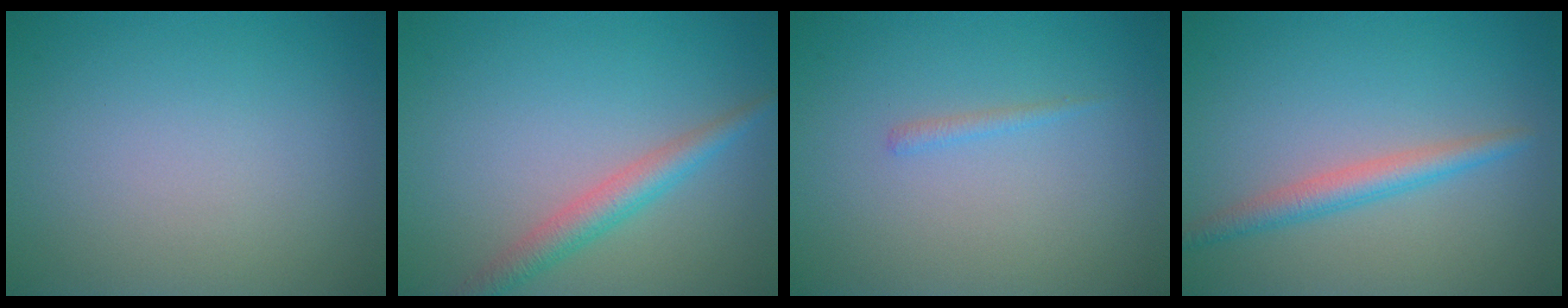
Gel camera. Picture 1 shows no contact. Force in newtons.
{"total": 2.9, "press": 2.9, "slide": 0.2}
{"total": 0.7, "press": 0.7, "slide": 0.1}
{"total": 2.5, "press": 2.5, "slide": 0.0}